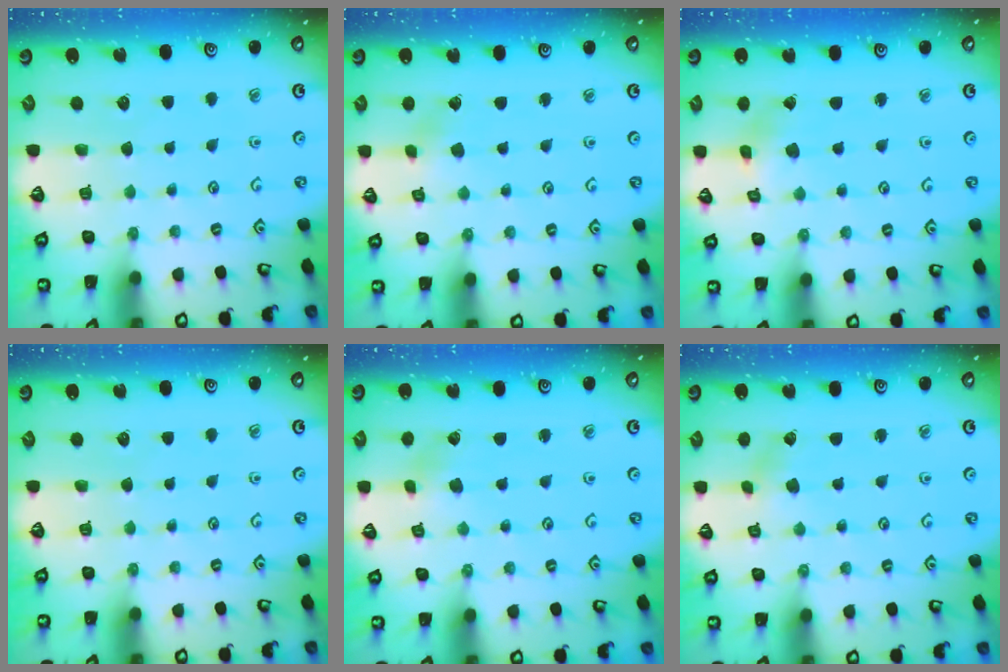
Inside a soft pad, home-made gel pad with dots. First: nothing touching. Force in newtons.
{"total": 2.8, "press": 2.8, "slide": 0.1}
{"total": 1.4, "press": 1.4, "slide": 0.1}
{"total": 0.0}
{"total": 2.0, "press": 2.0, "slide": 0.4}
{"total": 1.1, "press": 1.1, "slide": 0.1}